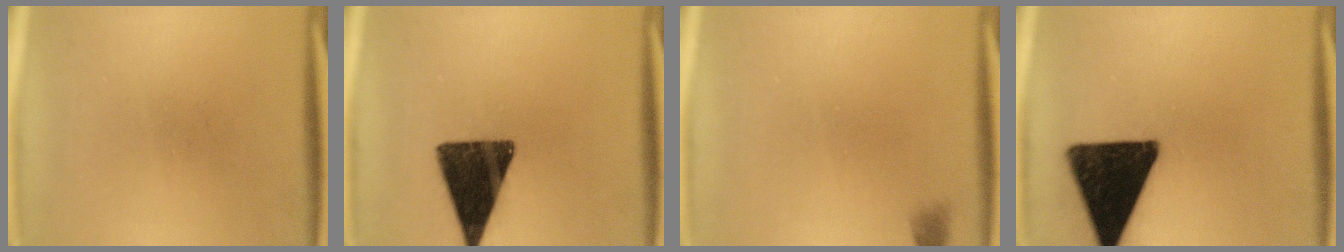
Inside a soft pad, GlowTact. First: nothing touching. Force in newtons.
{"total": 15.2}
{"total": 1.1}
{"total": 18.8}